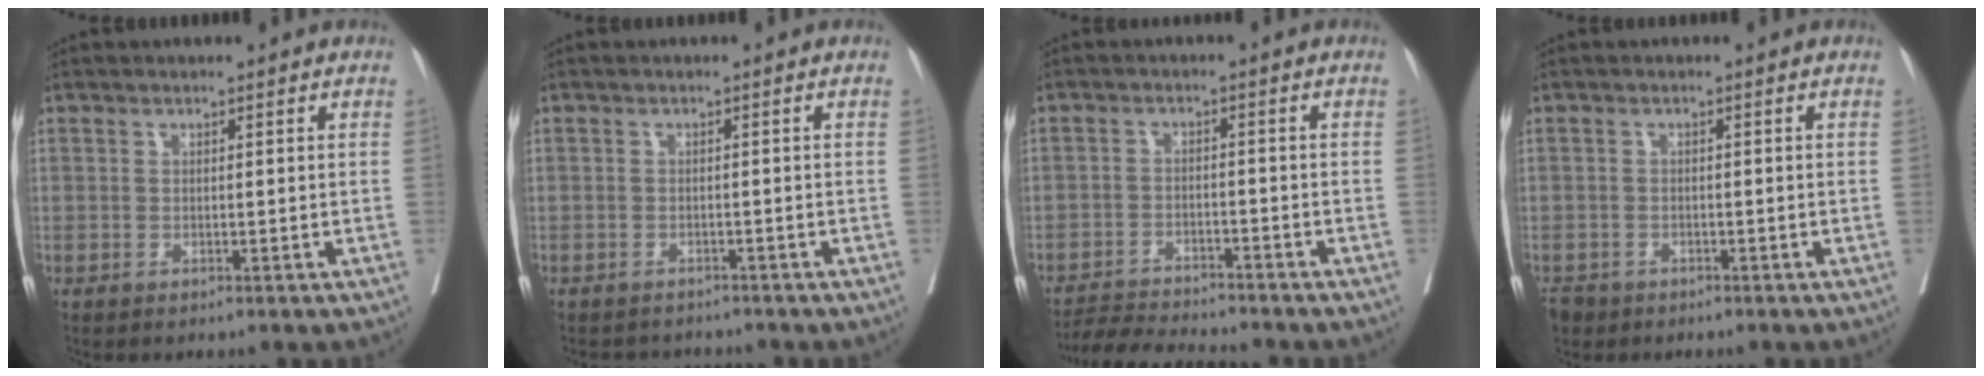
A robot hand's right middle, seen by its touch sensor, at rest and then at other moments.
{"total": 4.2, "force": [-4.0, 1.0, 0.4], "torque": [-0.006, -0.004, -0.054]}
{"total": 7.9, "force": [-7.7, -0.3, 1.9], "torque": [-0.032, -0.012, -0.130]}
{"total": 3.1, "force": [-2.4, 1.9, 0.5], "torque": [-0.014, -0.002, -0.042]}